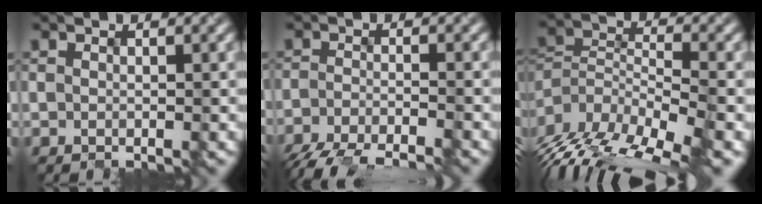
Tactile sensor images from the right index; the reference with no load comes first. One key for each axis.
{"total": 6.4, "fx": -5.4, "fy": 1.3, "fz": 3.2, "tx": -0.057, "ty": -0.027, "tz": -0.092}
{"total": 12.5, "fx": -8.5, "fy": 5.6, "fz": 7.3, "tx": -0.137, "ty": 0.008, "tz": -0.123}